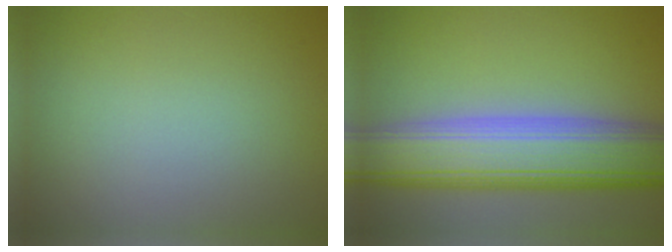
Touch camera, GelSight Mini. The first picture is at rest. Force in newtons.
{"total": 10.6, "press": 10.6, "slide": 0.7}